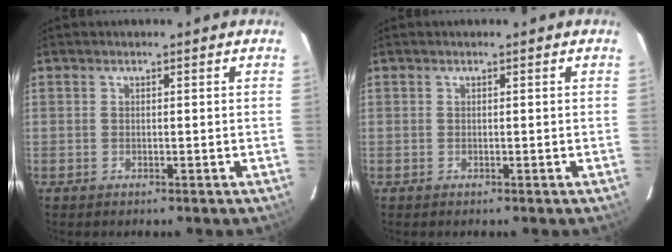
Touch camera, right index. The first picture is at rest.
{"total": 0.0}